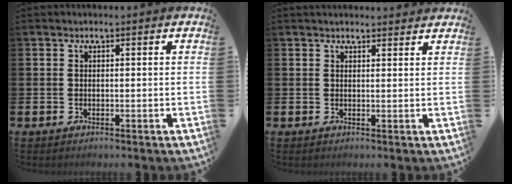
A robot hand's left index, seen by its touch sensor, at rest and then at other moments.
{"total": 1.8, "force": [1.8, 0.4, 0.1], "torque": [0.004, -0.008, 0.031]}